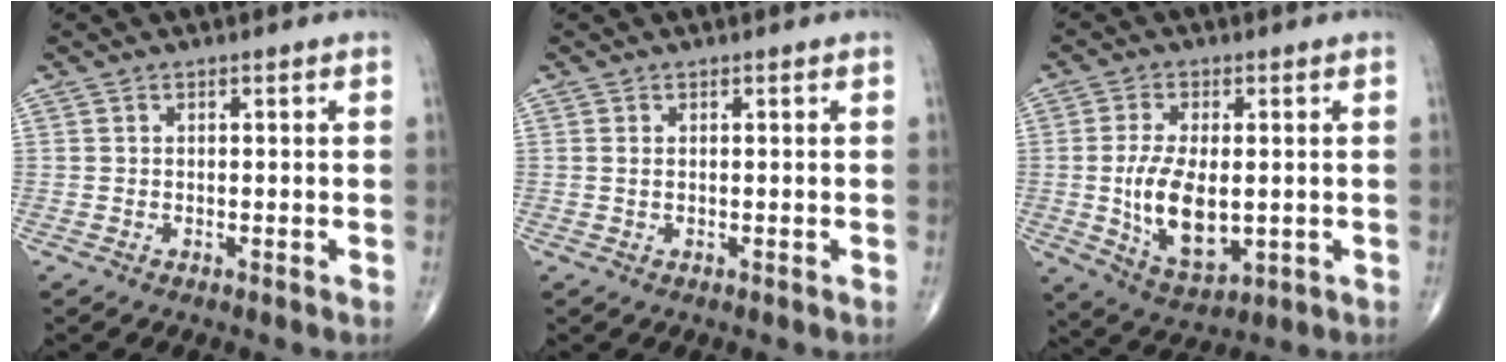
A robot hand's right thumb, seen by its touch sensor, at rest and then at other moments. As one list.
[{"total": 0.5, "force": [0.2, 0.2, 0.5], "torque": [-0.014, 0.001, 0.005]}, {"total": 11.9, "force": [-0.8, 6.1, 10.2], "torque": [-0.184, -0.018, -0.001]}]